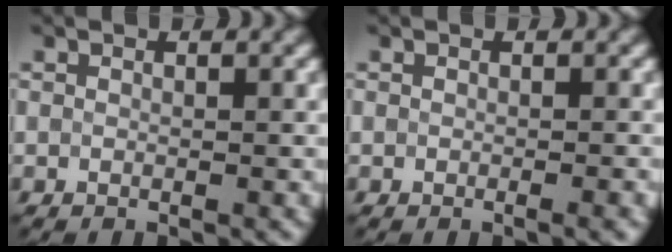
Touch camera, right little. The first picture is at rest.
{"total": 1.2, "force": [-0.4, 0.3, 1.1], "torque": [-0.011, -0.003, -0.008]}